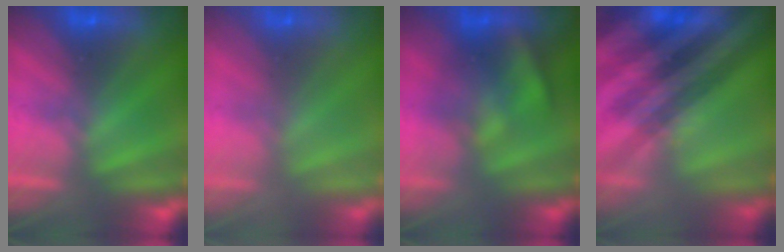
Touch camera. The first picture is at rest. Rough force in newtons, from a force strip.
{"total": 8.9}
{"total": 3.6}
{"total": 3.3}